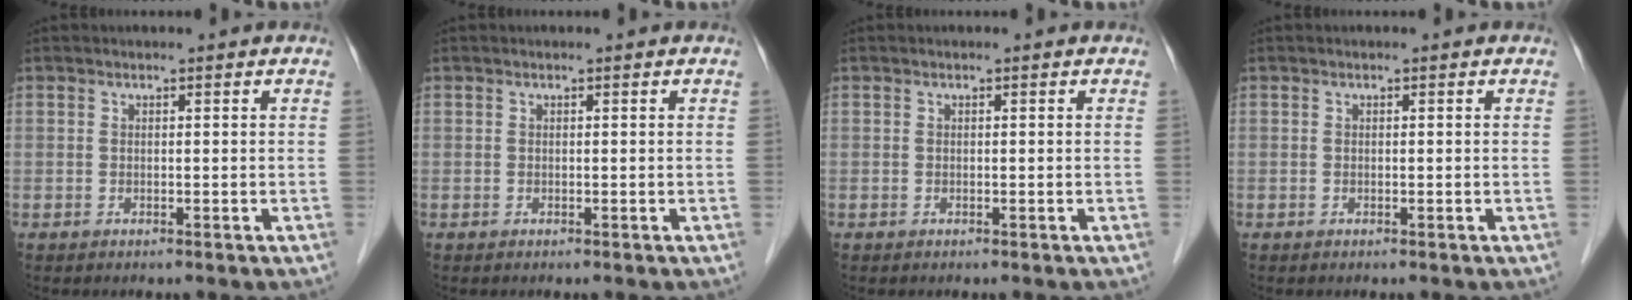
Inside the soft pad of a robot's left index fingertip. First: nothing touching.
{"total": 0.0}
{"total": 0.0}
{"total": 0.0}